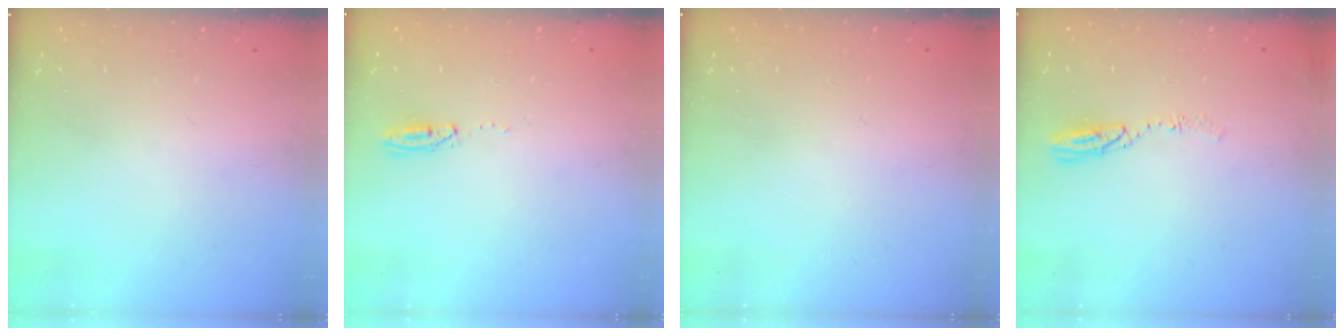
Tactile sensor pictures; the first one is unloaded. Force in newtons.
{"total": 3.8, "press": 3.7, "slide": 1.1}
{"total": 0.0}
{"total": 5.2, "press": 5.1, "slide": 0.4}